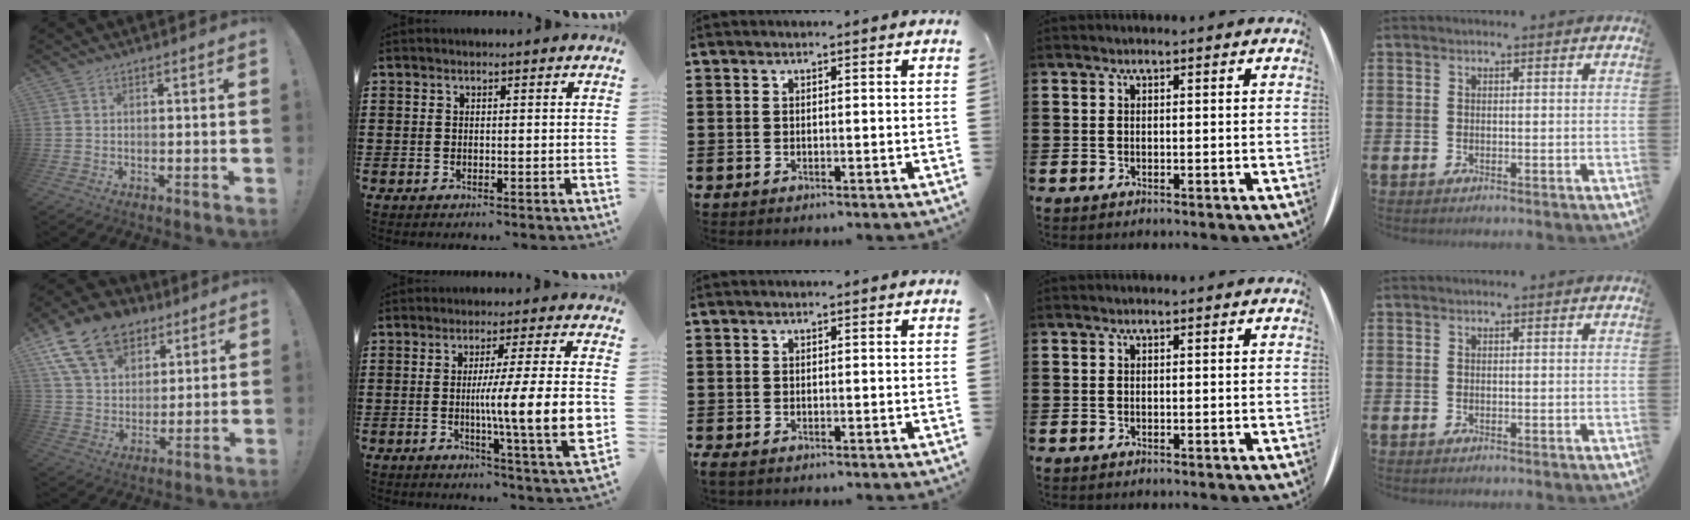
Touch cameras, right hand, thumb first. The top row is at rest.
{"thumb": {"total": 18.7, "force": [10.4, 12.4, 9.2], "torque": [-0.159, -0.051, 0.196]}, "index": {"total": 12.0, "force": [-0.8, 0.1, 12.0], "torque": [-0.206, -0.023, -0.022]}, "middle": {"total": 0.6, "force": [-0.4, 0.2, 0.4], "torque": [-0.009, -0.003, -0.006]}}